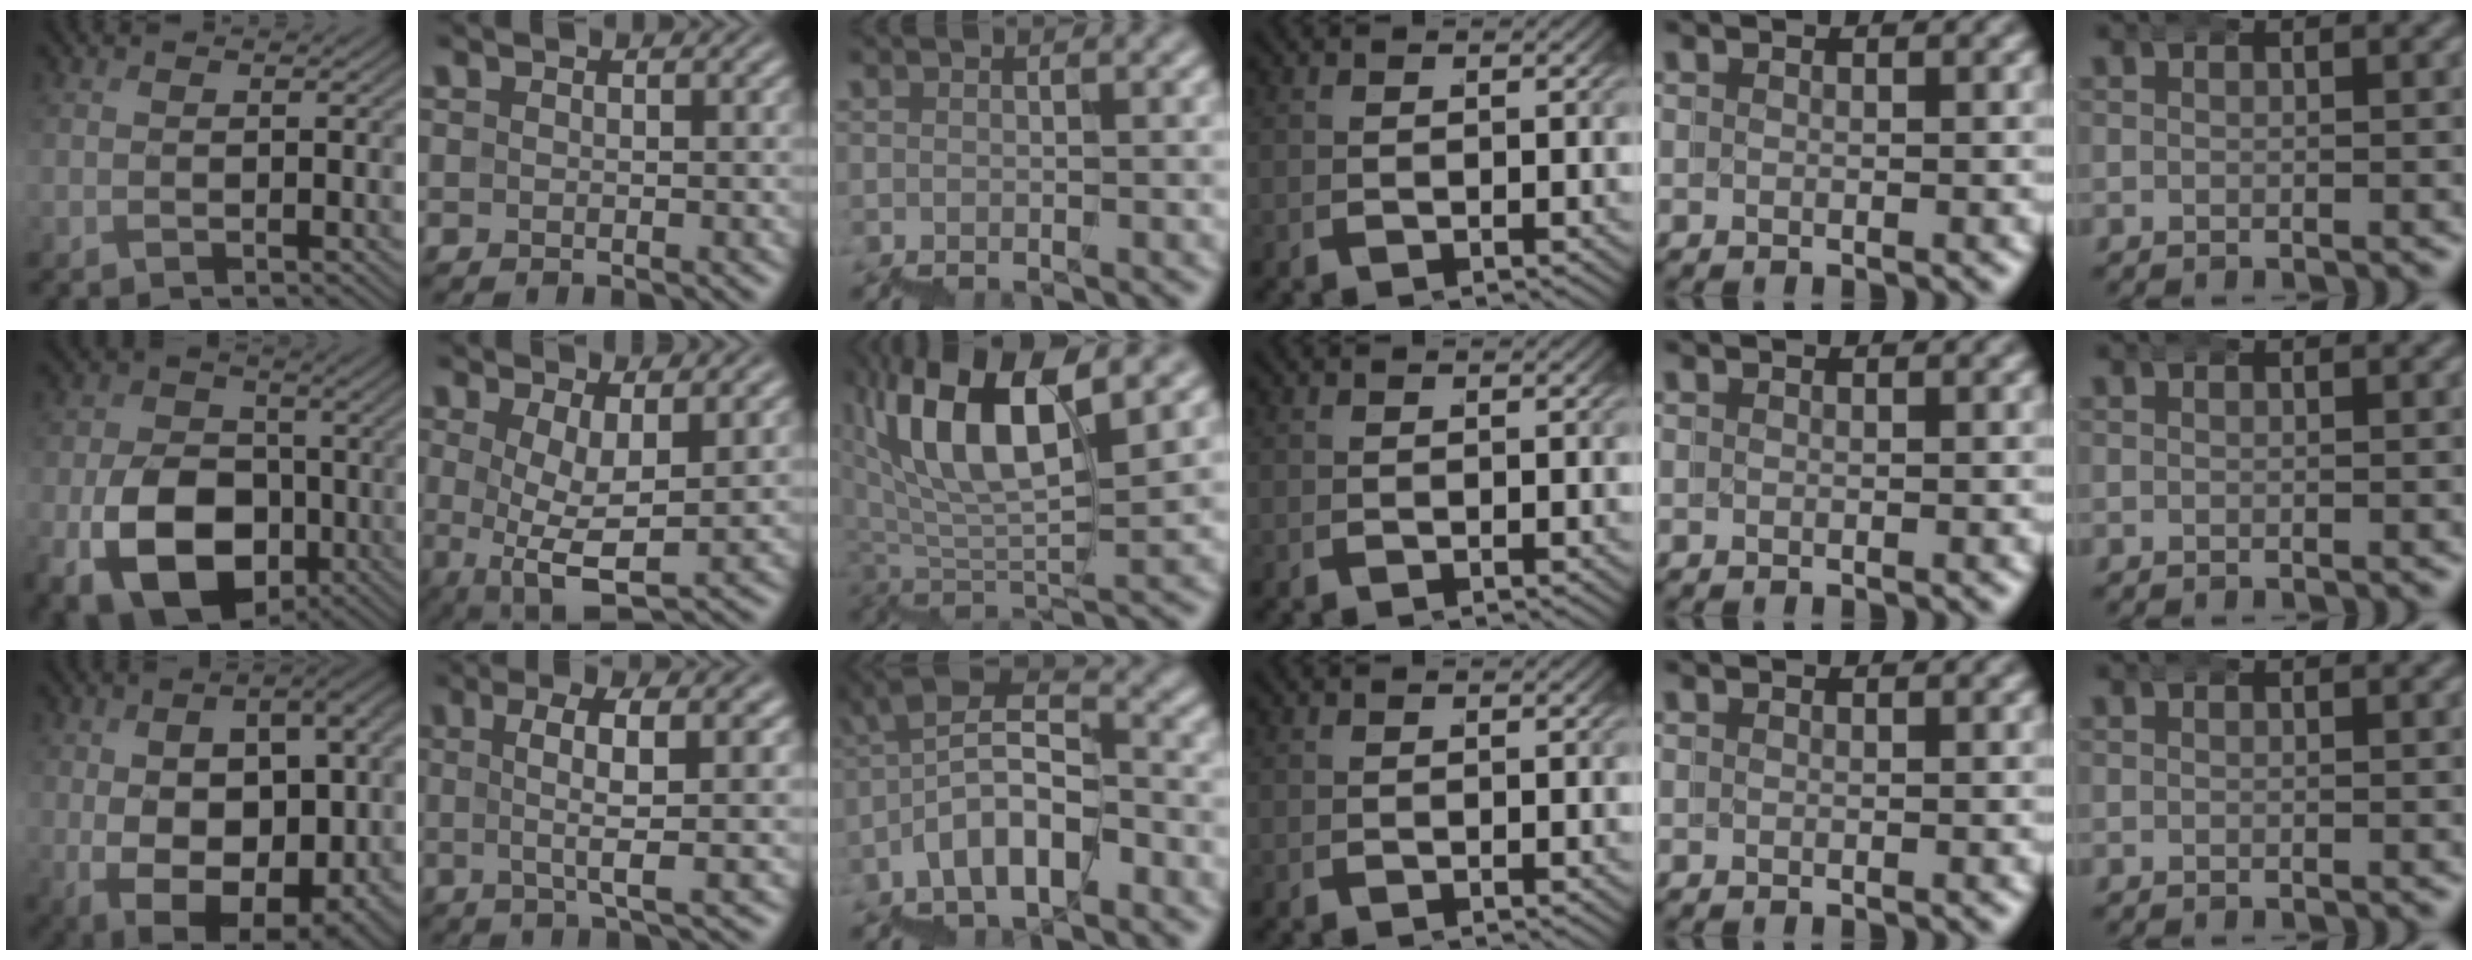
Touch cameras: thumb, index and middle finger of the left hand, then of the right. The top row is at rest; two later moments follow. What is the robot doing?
{"motion": "wrap", "object": "bubble wrap"}